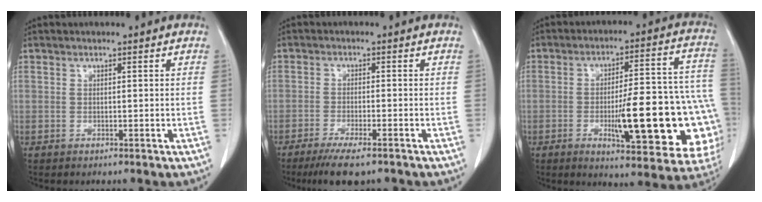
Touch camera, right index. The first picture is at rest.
{"total": 7.5, "force": [-5.8, 1.2, 4.7], "torque": [-0.075, -0.016, -0.088]}
{"total": 22.7, "force": [-5.5, 4.8, 21.5], "torque": [-0.205, 0.022, -0.058]}